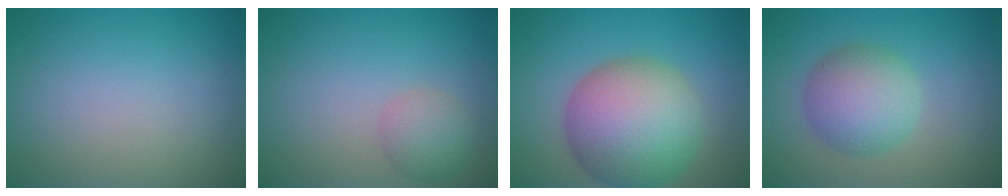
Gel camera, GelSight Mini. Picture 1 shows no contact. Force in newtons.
{"total": 2.6, "press": 2.6, "slide": 0.1}
{"total": 10.7, "press": 10.7, "slide": 0.3}
{"total": 5.2, "press": 5.2, "slide": 0.0}